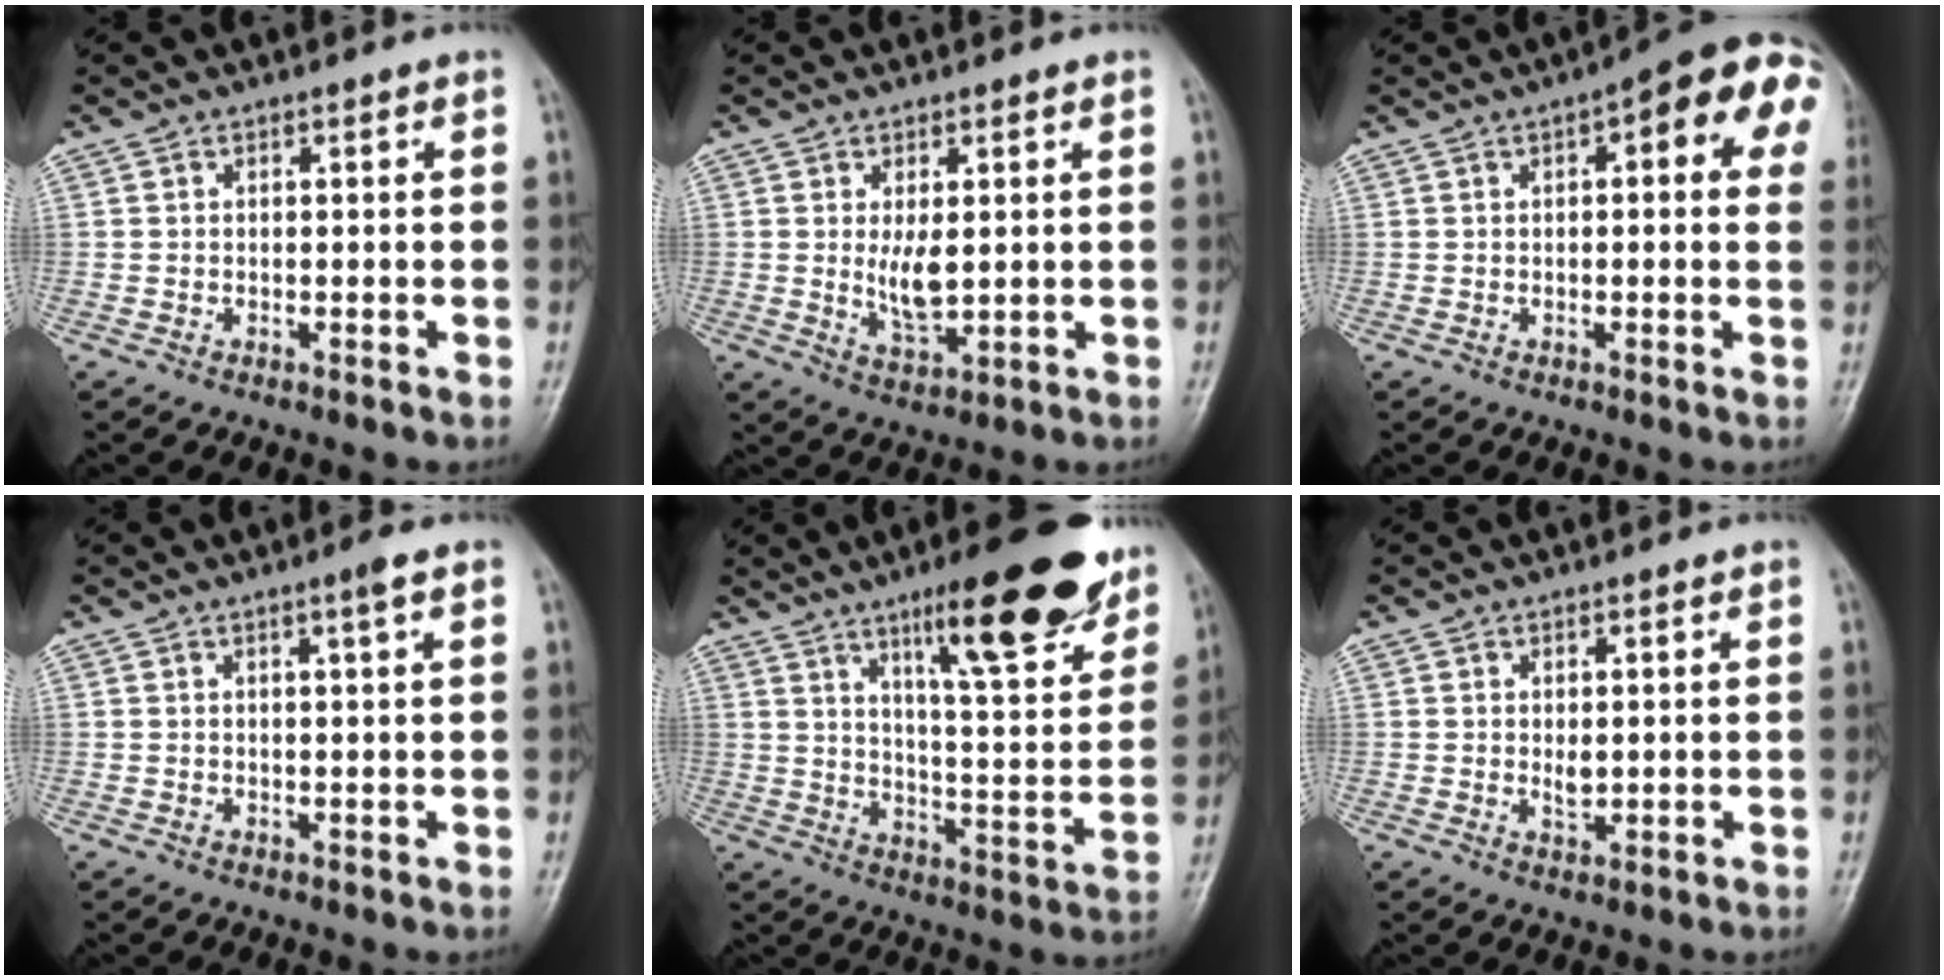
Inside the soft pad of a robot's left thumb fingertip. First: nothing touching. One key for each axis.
{"total": 5.1, "fx": 0.6, "fy": 2.4, "fz": 4.4, "tx": -0.070, "ty": -0.015, "tz": 0.019}
{"total": 12.6, "fx": 4.0, "fy": 4.5, "fz": 11.0, "tx": -0.101, "ty": 0.018, "tz": 0.034}
{"total": 1.8, "fx": 1.0, "fy": -0.2, "fz": 1.5, "tx": -0.025, "ty": -0.005, "tz": 0.018}
{"total": 20.4, "fx": 12.7, "fy": 4.7, "fz": 15.2, "tx": -0.178, "ty": -0.059, "tz": 0.193}
{"total": 2.0, "fx": 0.5, "fy": 1.1, "fz": 1.6, "tx": -0.022, "ty": -0.007, "tz": 0.010}